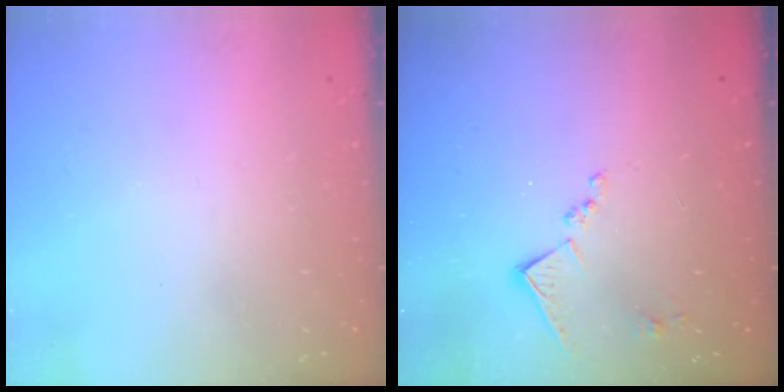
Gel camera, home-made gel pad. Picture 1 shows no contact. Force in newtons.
{"total": 10.2, "press": 10.1, "slide": 0.6}